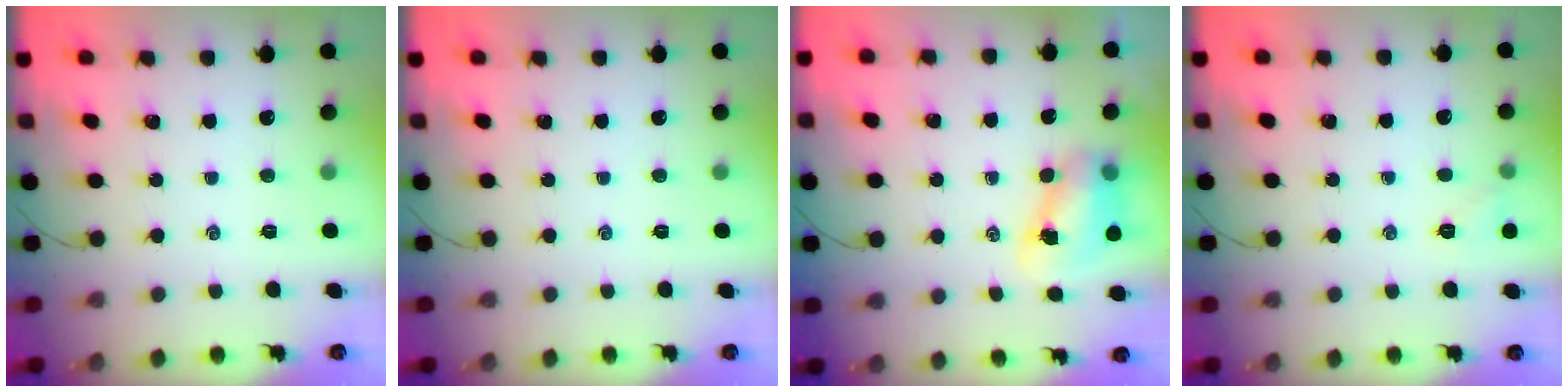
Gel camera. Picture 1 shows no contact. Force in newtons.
{"total": 0.0}
{"total": 7.4, "press": 7.3, "slide": 1.4}
{"total": 4.8, "press": 4.6, "slide": 1.3}